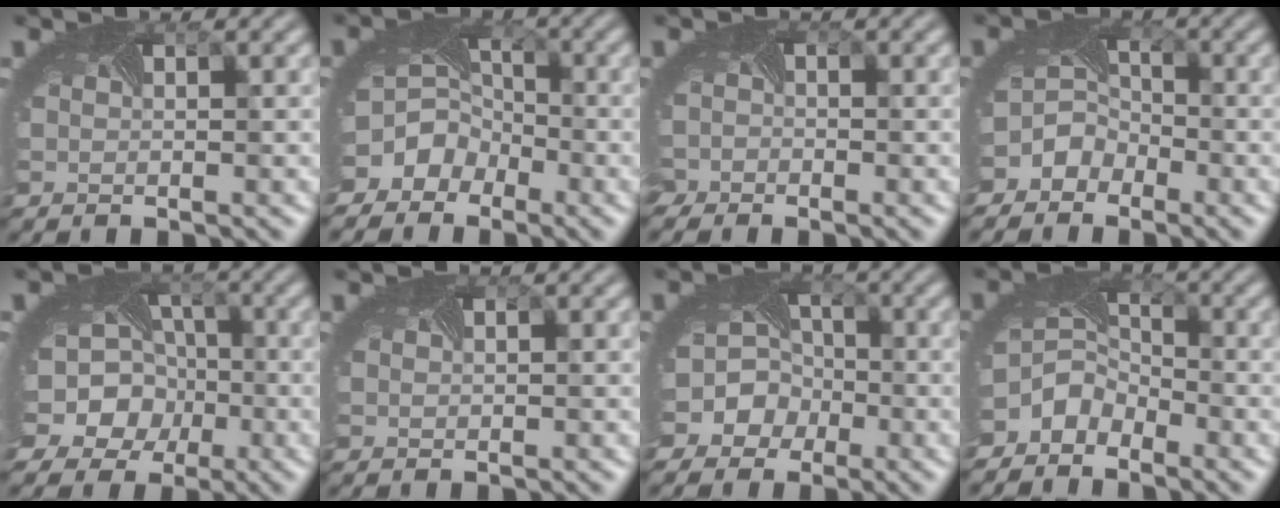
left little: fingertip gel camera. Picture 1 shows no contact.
{"total": 7.3, "force": [-4.2, 5.7, 1.7], "torque": [-0.026, -0.016, -0.067]}
{"total": 2.6, "force": [-1.7, 1.9, 0.5], "torque": [-0.011, -0.013, -0.031]}
{"total": 3.8, "force": [-2.6, 2.7, 0.6], "torque": [0.016, 0.004, -0.048]}
{"total": 12.7, "force": [-3.4, 11.1, 5.0], "torque": [-0.110, -0.008, -0.083]}
{"total": 0.7, "force": [0.3, 0.5, 0.3], "torque": [-0.005, -0.004, 0.006]}
{"total": 7.8, "force": [-3.0, 6.9, 2.2], "torque": [-0.032, -0.001, -0.074]}
{"total": 3.9, "force": [-3.1, 2.1, 1.0], "torque": [-0.021, -0.009, -0.072]}